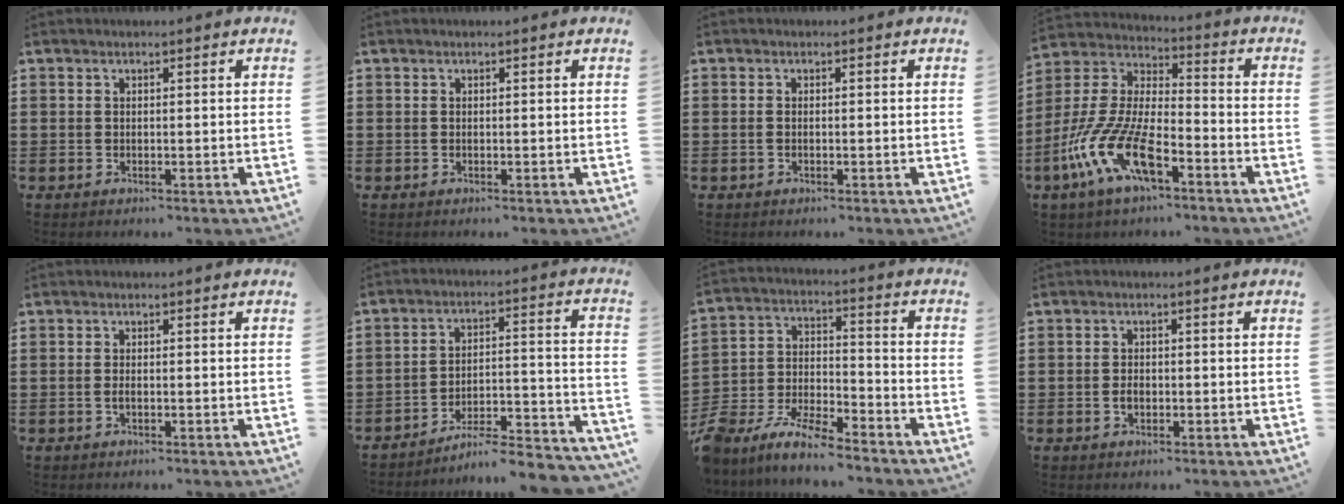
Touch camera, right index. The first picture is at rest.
{"total": 0.0}
{"total": 0.6, "force": [-0.2, 0.1, 0.5], "torque": [-0.011, -0.006, -0.003]}
{"total": 12.8, "force": [-7.5, 4.3, 9.4], "torque": [-0.239, -0.013, -0.156]}
{"total": 1.1, "force": [-0.4, 0.2, 1.0], "torque": [-0.020, -0.005, -0.005]}
{"total": 5.7, "force": [-5.2, 0.2, 2.2], "torque": [-0.035, -0.012, -0.106]}
{"total": 7.0, "force": [-6.6, 1.3, 1.9], "torque": [-0.052, 0.000, -0.132]}
{"total": 1.6, "force": [-0.5, 1.0, 1.2], "torque": [-0.025, 0.001, -0.009]}